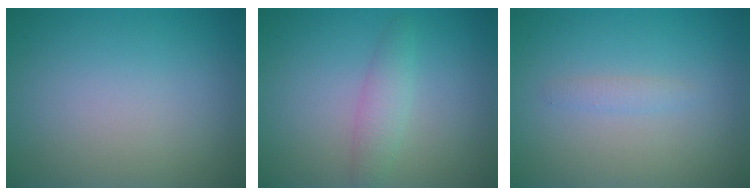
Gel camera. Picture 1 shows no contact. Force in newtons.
{"total": 2.0, "press": 2.0, "slide": 0.1}
{"total": 0.9, "press": 0.9, "slide": 0.0}